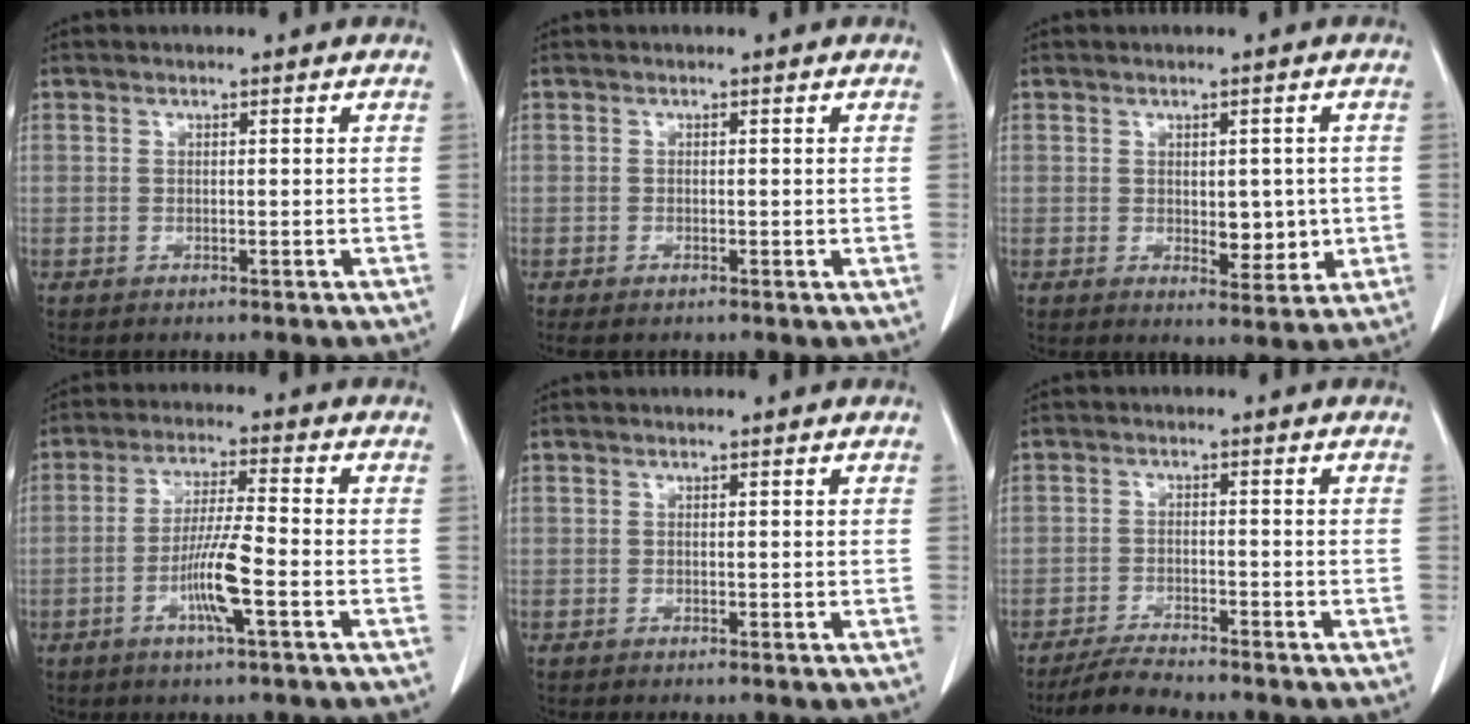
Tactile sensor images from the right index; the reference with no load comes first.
{"total": 0.8, "force": [-0.5, 0.3, 0.6], "torque": [-0.010, -0.002, -0.007]}
{"total": 4.7, "force": [-0.2, 2.5, 4.0], "torque": [-0.047, -0.006, 0.006]}
{"total": 7.7, "force": [-2.7, 0.0, 7.2], "torque": [-0.137, -0.004, -0.053]}
{"total": 0.0}
{"total": 3.4, "force": [-3.3, 0.0, 0.8], "torque": [-0.018, -0.017, -0.063]}